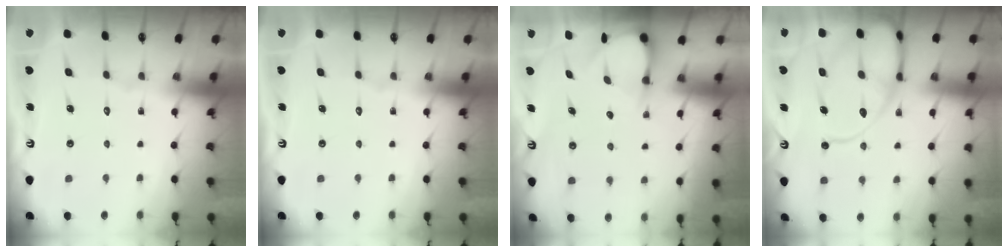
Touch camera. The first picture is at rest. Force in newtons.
{"total": 0.0}
{"total": 3.4, "press": 3.4, "slide": 0.3}
{"total": 13.8, "press": 13.7, "slide": 1.5}